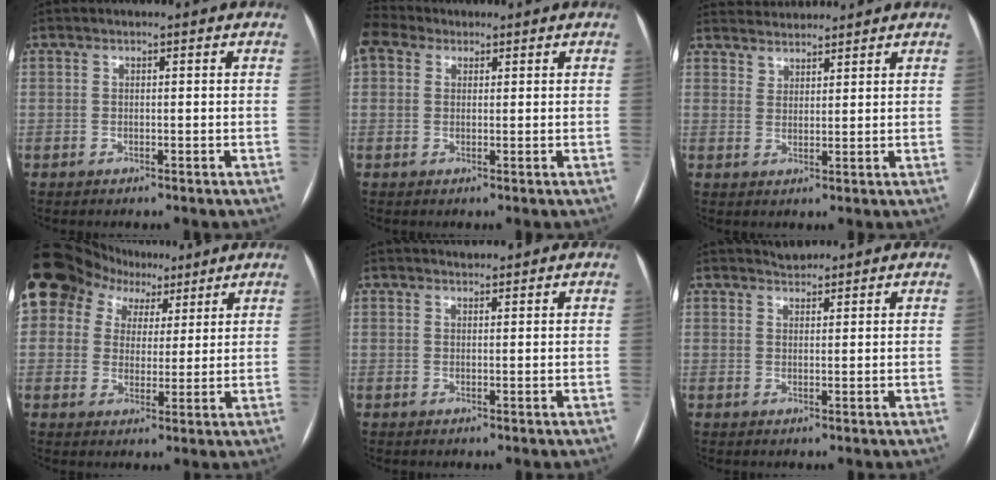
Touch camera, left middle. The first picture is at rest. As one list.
[{"total": 4.0, "force": [2.9, 2.5, 1.3], "torque": [-0.039, 0.029, 0.063]}, {"total": 5.8, "force": [5.6, 1.5, 0.5], "torque": [-0.007, 0.026, 0.094]}, {"total": 17.4, "force": [9.9, 12.8, 6.5], "torque": [-0.165, 0.076, 0.174]}, {"total": 1.3, "force": [1.2, 0.2, 0.1], "torque": [-0.011, 0.008, 0.023]}, {"total": 1.8, "force": [1.7, 0.4, -0.1], "torque": [-0.004, 0.006, 0.031]}]